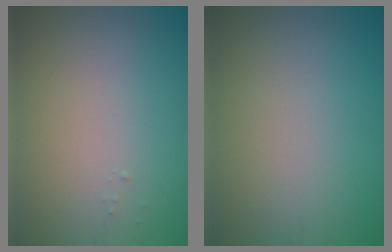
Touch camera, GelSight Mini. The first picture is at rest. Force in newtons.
{"total": 0.0}